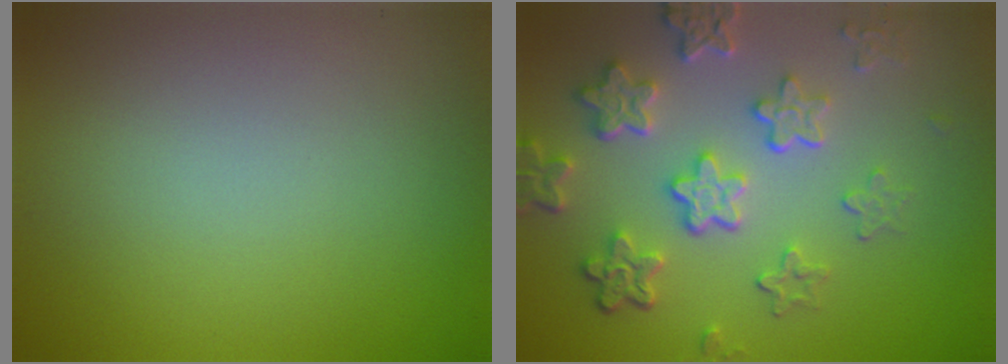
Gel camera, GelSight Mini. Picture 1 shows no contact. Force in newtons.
{"total": 5.9, "press": 4.4, "slide": 4.0}